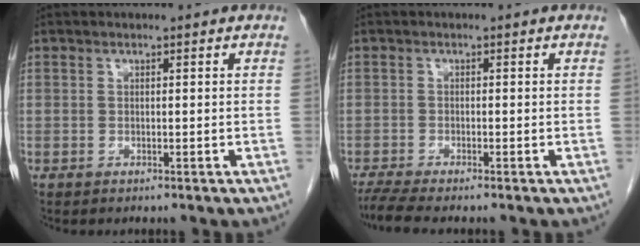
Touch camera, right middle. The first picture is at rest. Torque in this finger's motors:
{"motor_torque": [0.42, -0.58, 0.04, 0.04]}